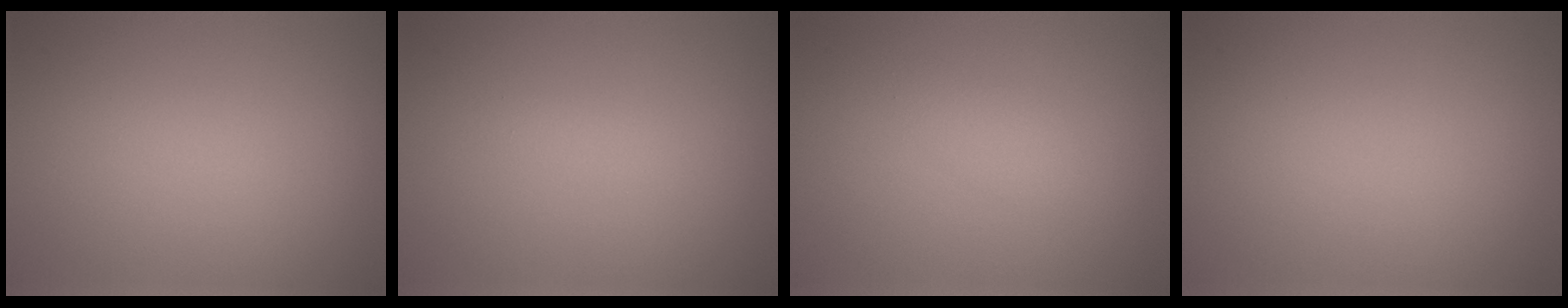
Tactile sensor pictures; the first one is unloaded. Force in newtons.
{"total": 0.8, "press": 0.8, "slide": 0.0}
{"total": 1.4, "press": 1.3, "slide": 0.1}
{"total": 0.0}